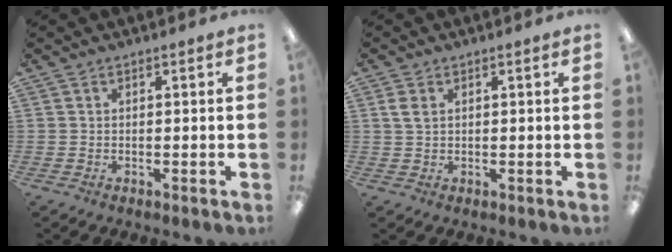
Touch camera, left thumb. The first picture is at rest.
{"total": 2.7, "force": [0.9, 1.8, 1.9], "torque": [-0.040, 0.005, 0.014]}